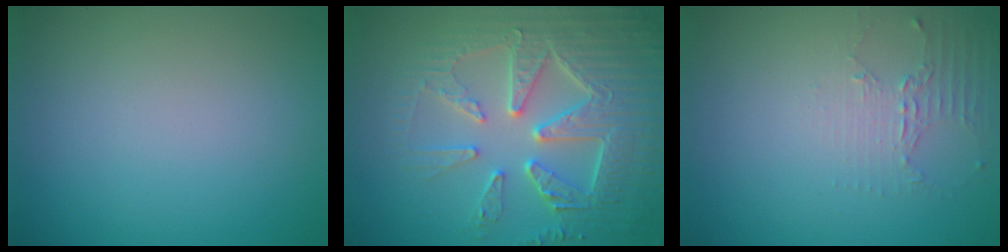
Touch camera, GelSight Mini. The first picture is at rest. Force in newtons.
{"total": 7.7, "press": 6.1, "slide": 4.7}
{"total": 2.1, "press": 1.5, "slide": 1.5}